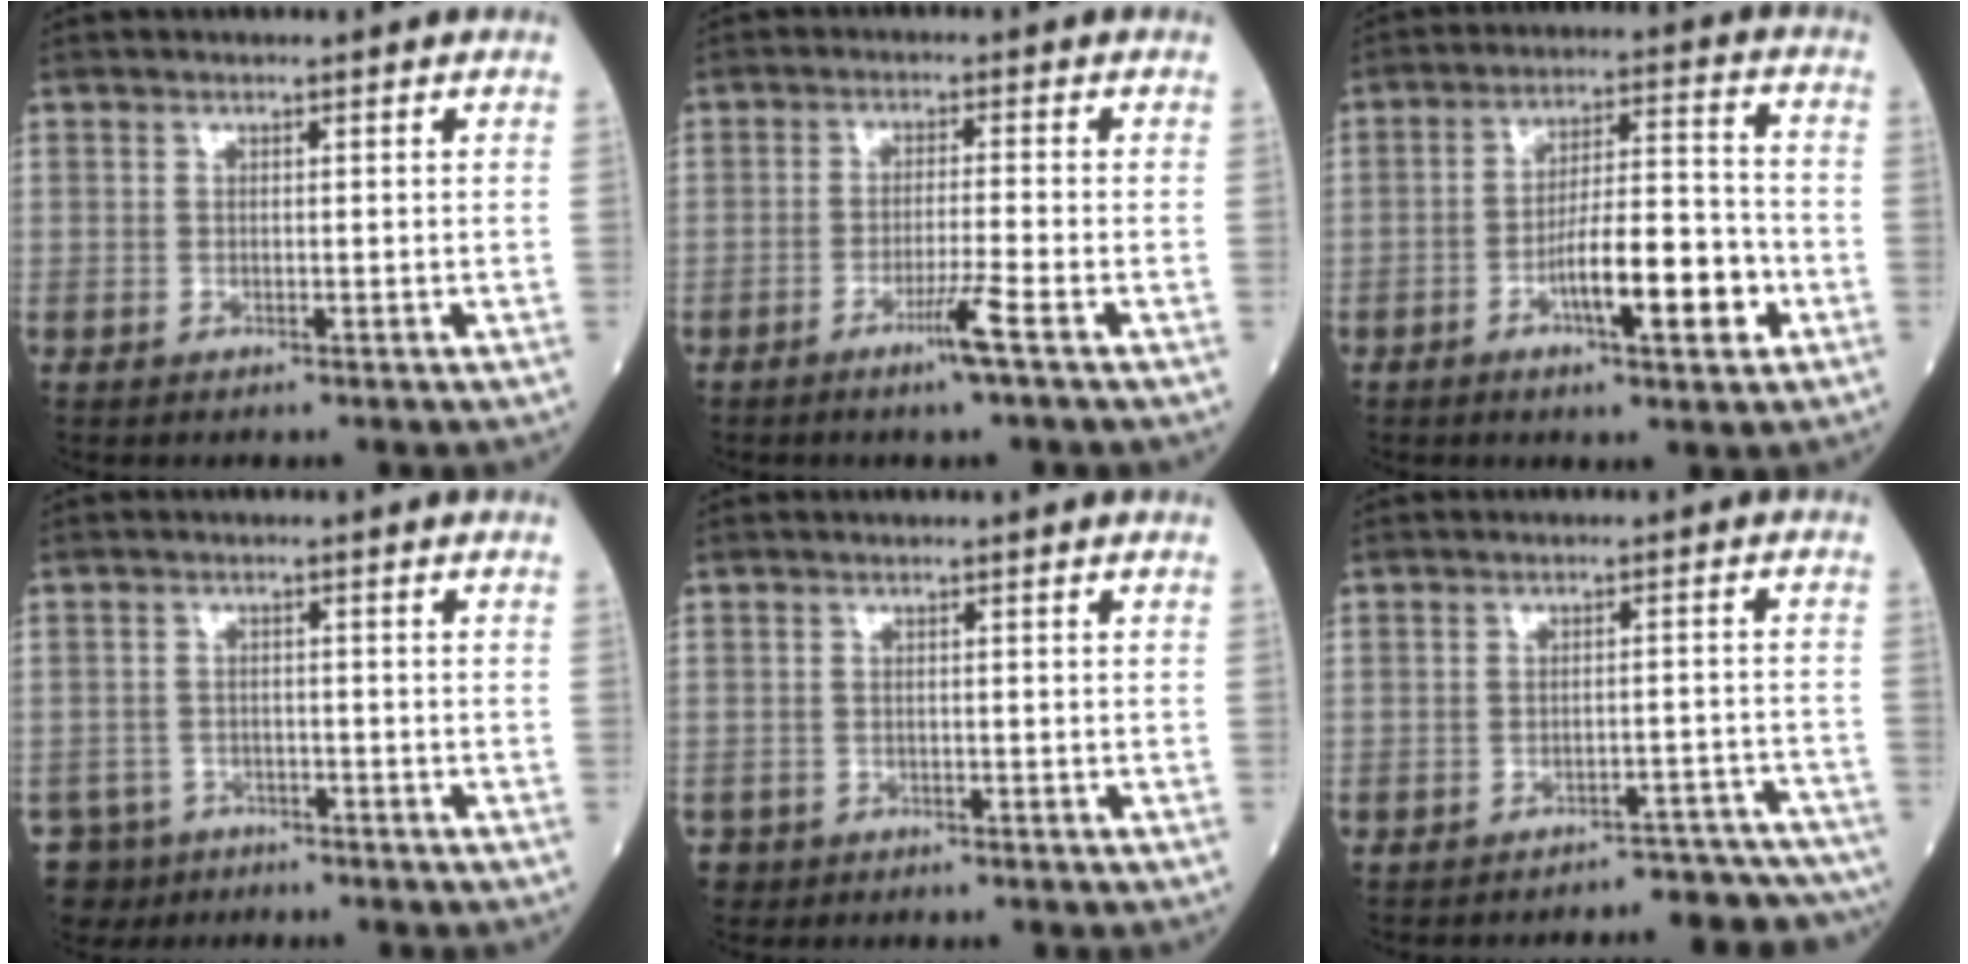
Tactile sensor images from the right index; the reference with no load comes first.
{"total": 4.5, "force": [-2.5, -0.9, 3.6], "torque": [-0.068, -0.010, -0.050]}
{"total": 11.0, "force": [-4.2, 2.1, 10.0], "torque": [-0.162, 0.011, -0.068]}
{"total": 6.1, "force": [-4.7, 3.9, -0.3], "torque": [0.001, 0.003, -0.078]}
{"total": 2.0, "force": [-1.5, 1.3, -0.2], "torque": [-0.008, 0.003, -0.028]}
{"total": 12.8, "force": [-12.6, 1.4, 1.8], "torque": [0.001, 0.017, -0.142]}